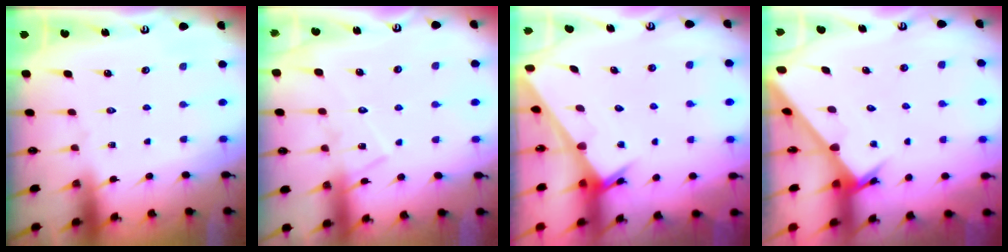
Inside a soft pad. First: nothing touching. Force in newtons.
{"total": 10.7, "press": 10.7, "slide": 0.7}
{"total": 2.4, "press": 2.4, "slide": 0.1}
{"total": 2.8, "press": 2.8, "slide": 0.1}